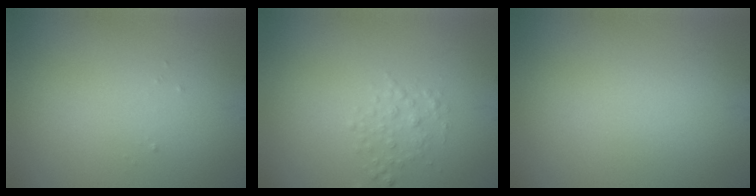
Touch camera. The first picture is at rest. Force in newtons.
{"total": 1.5, "press": 1.5, "slide": 0.0}
{"total": 0.0}